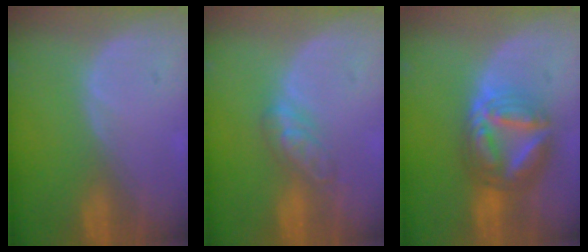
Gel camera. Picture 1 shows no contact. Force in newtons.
{"total": 4.6, "press": 4.5, "slide": 1.0}
{"total": 9.2, "press": 9.1, "slide": 0.9}